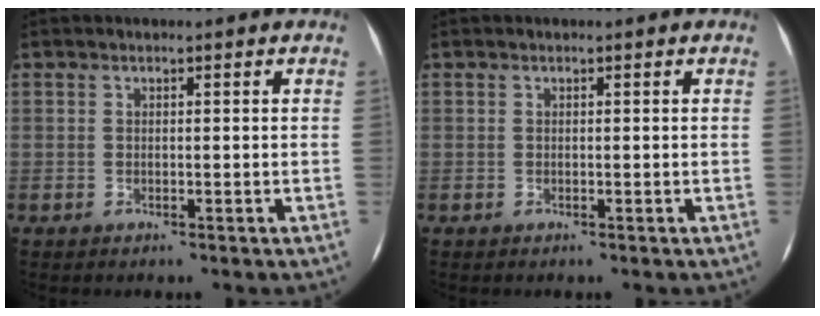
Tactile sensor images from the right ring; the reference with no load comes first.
{"total": 0.0}